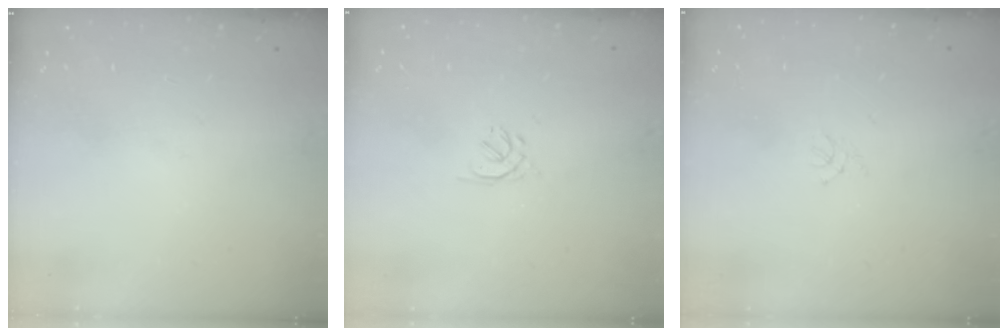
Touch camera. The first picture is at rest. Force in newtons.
{"total": 1.3, "press": 1.2, "slide": 0.5}
{"total": 1.5, "press": 1.4, "slide": 0.4}